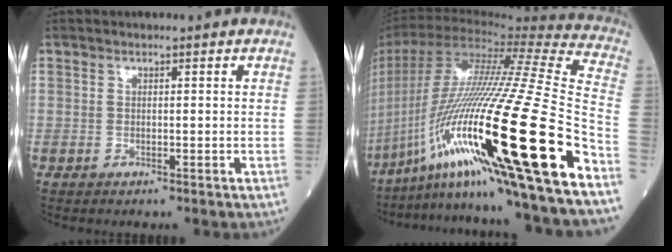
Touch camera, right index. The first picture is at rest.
{"total": 39.5, "force": [-15.6, 1.4, 36.2], "torque": [-0.628, -0.056, -0.284]}